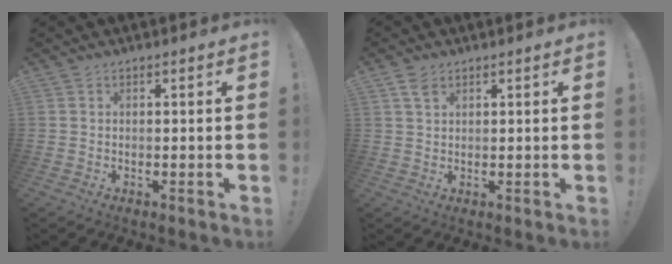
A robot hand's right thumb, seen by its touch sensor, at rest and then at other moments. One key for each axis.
{"total": 3.5, "fx": 2.1, "fy": 1.7, "fz": 2.1, "tx": -0.042, "ty": -0.003, "tz": 0.040}